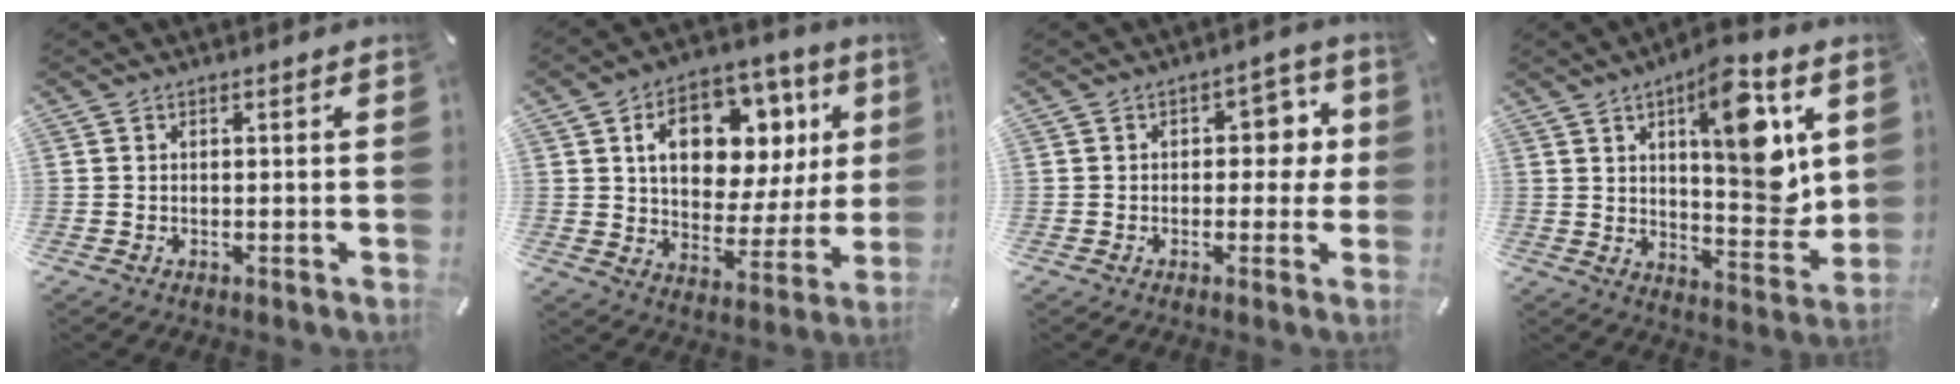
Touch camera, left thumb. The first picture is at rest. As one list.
[{"total": 16.9, "force": [7.2, 11.3, 10.4], "torque": [-0.159, -0.027, 0.125]}, {"total": 6.5, "force": [0.6, 4.6, 4.6], "torque": [-0.045, 0.000, 0.000]}, {"total": 17.1, "force": [6.4, 7.6, 13.9], "torque": [-0.164, -0.041, 0.102]}]